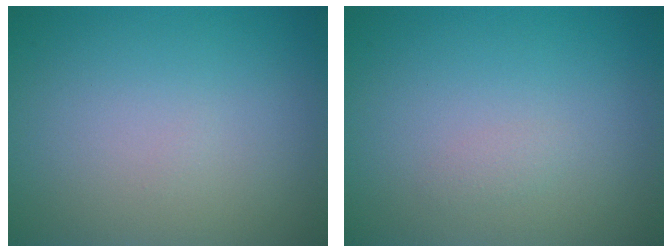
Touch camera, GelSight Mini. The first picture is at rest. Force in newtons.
{"total": 0.6, "press": 0.6, "slide": 0.0}